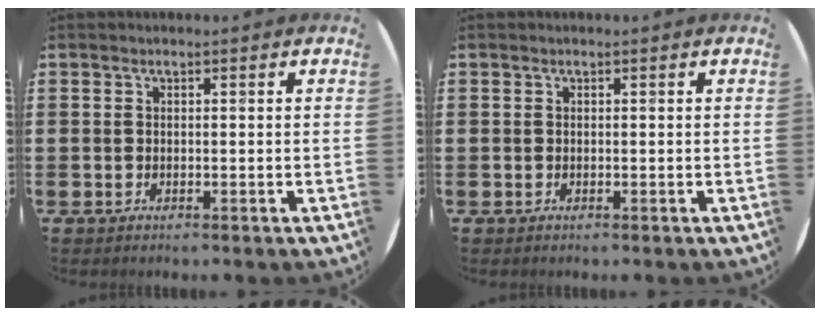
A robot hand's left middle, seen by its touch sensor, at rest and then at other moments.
{"total": 0.0}